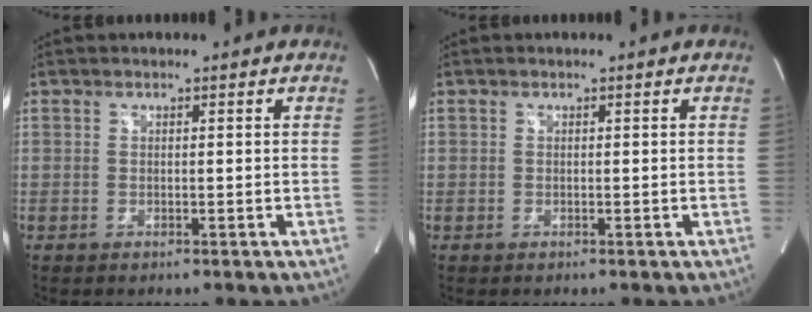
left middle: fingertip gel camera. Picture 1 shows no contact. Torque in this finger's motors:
{"motor_torque": [-0.64, 0.55, -0.57, -0.14]}